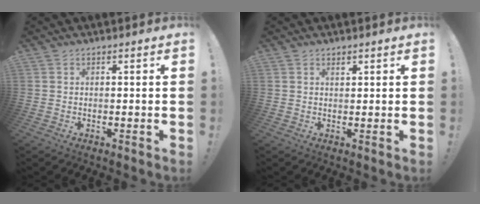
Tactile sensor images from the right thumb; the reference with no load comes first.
{"total": 1.1, "force": [0.9, 0.5, 0.4], "torque": [0.008, -0.007, 0.015]}